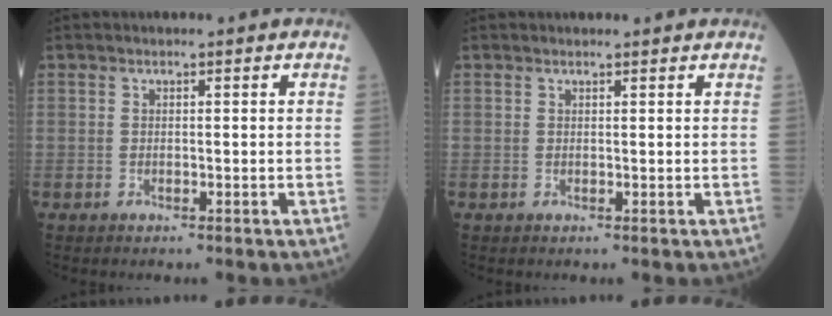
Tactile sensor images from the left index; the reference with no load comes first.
{"total": 1.1, "force": [1.0, 0.1, 0.2], "torque": [-0.010, 0.003, 0.012]}